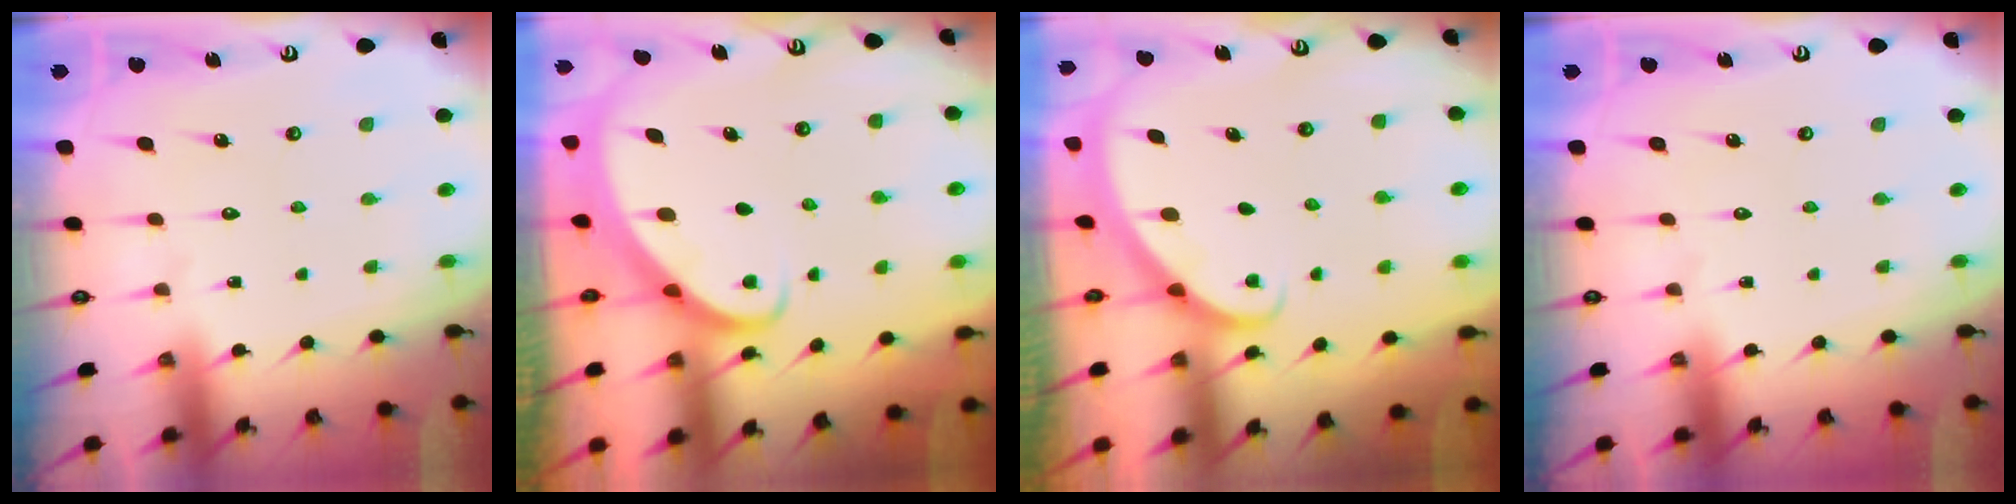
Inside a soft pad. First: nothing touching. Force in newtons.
{"total": 2.6, "press": 2.6, "slide": 0.3}
{"total": 2.0, "press": 2.0, "slide": 0.1}
{"total": 0.0}